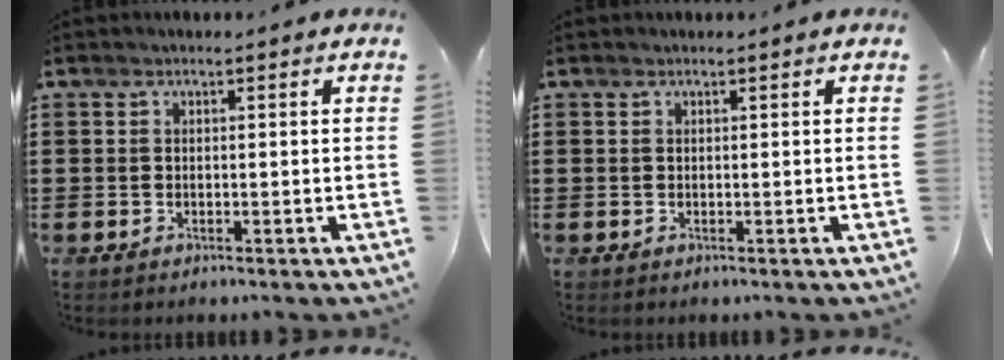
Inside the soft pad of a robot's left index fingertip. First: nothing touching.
{"total": 0.0}